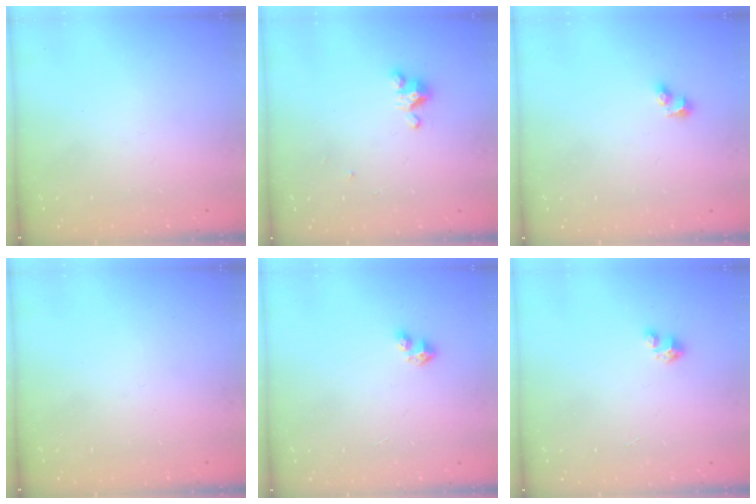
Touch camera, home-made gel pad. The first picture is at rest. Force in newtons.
{"total": 2.9, "press": 2.9, "slide": 0.3}
{"total": 3.5, "press": 3.1, "slide": 1.6}
{"total": 0.0}
{"total": 3.0, "press": 2.9, "slide": 0.3}
{"total": 1.8, "press": 1.8, "slide": 0.1}